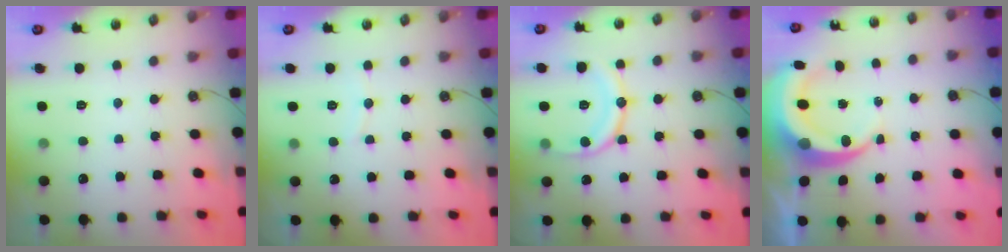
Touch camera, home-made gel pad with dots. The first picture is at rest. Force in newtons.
{"total": 3.4, "press": 3.4, "slide": 0.3}
{"total": 14.5, "press": 14.4, "slide": 1.6}
{"total": 8.4, "press": 8.3, "slide": 1.2}